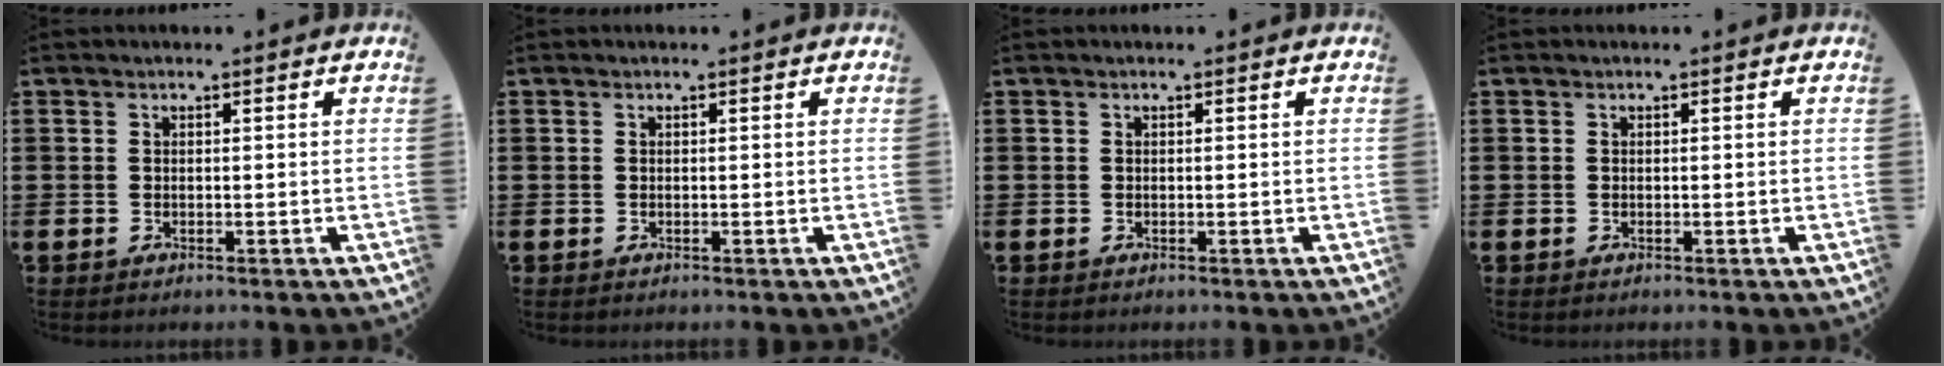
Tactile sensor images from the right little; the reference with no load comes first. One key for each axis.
{"total": 0.0}
{"total": 0.0}
{"total": 0.0}